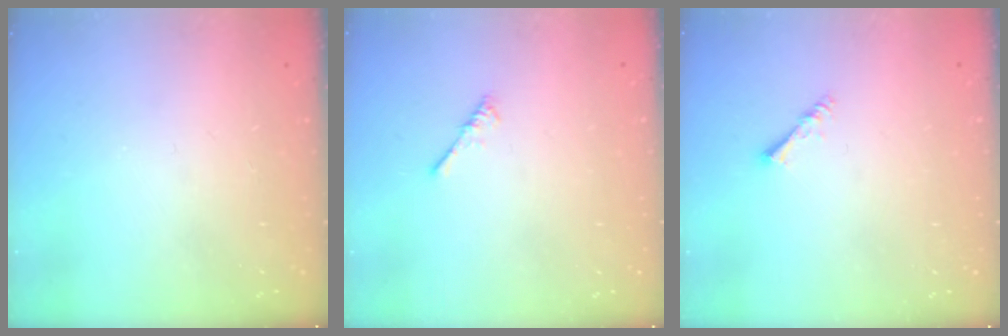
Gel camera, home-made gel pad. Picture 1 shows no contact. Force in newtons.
{"total": 0.0}
{"total": 1.6, "press": 1.5, "slide": 0.3}